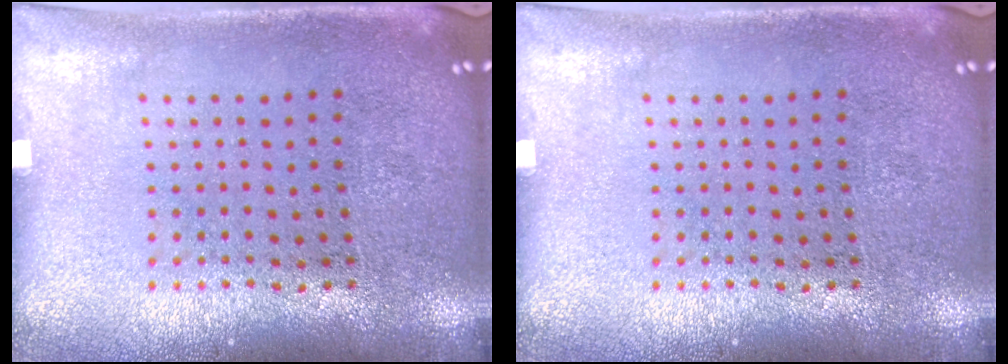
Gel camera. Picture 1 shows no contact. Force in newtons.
{"total": 0.0}